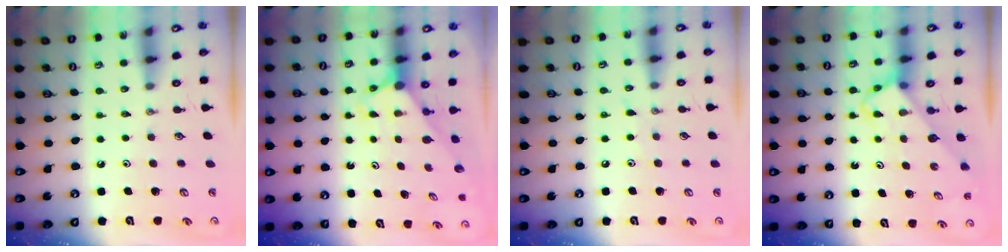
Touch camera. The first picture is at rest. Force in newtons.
{"total": 2.7, "press": 2.7, "slide": 0.0}
{"total": 5.2, "press": 5.2, "slide": 0.7}
{"total": 3.8, "press": 3.8, "slide": 0.1}